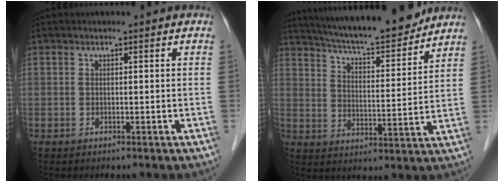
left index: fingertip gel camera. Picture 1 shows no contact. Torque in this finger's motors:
{"motor_torque": [0.20, -0.38, 0.23, 0.08]}